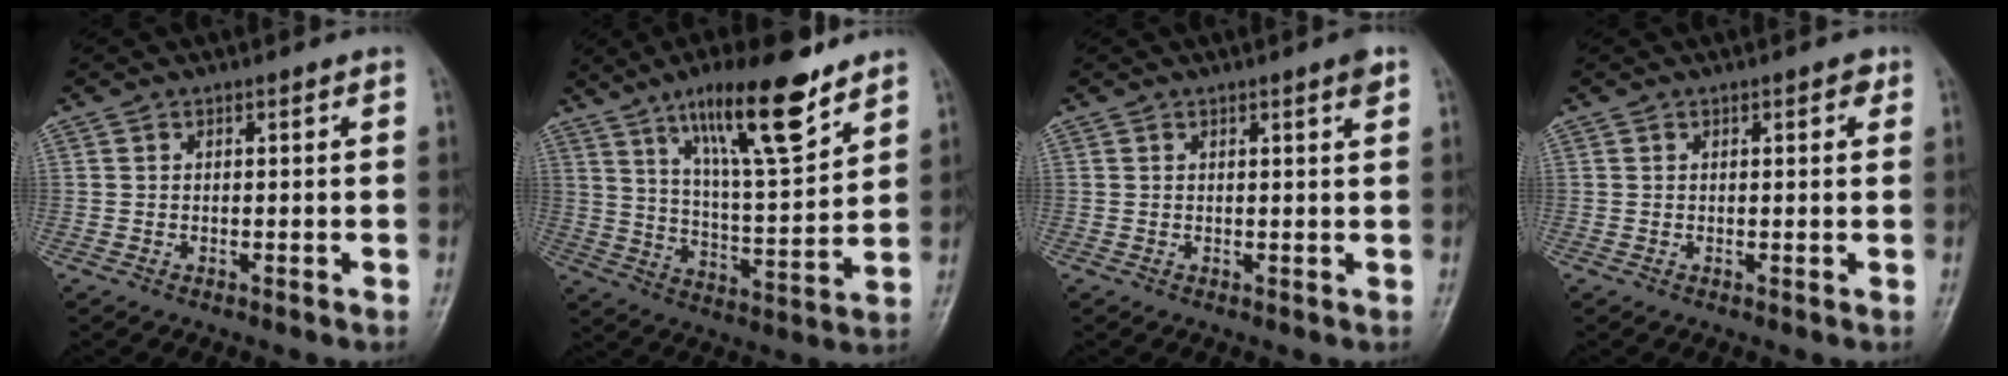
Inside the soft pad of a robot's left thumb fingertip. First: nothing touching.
{"total": 17.4, "force": [11.3, 4.1, 12.6], "torque": [-0.189, -0.060, 0.196]}
{"total": 1.8, "force": [1.1, 0.0, 1.5], "torque": [-0.021, -0.005, 0.014]}
{"total": 1.7, "force": [0.9, 0.8, 1.2], "torque": [-0.009, 0.000, 0.008]}